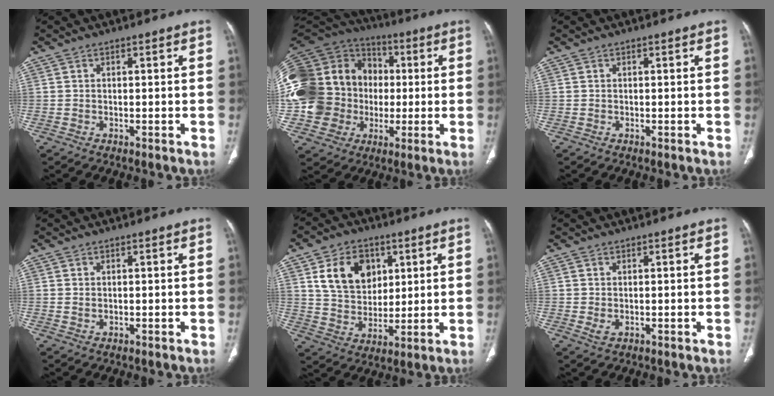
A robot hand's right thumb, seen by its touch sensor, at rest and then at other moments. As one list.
[{"total": 29.2, "force": [-0.2, 24.1, 16.5], "torque": [-0.360, 0.050, 0.006]}, {"total": 0.0}, {"total": 1.0, "force": [0.3, 0.7, 0.6], "torque": [-0.012, -0.001, 0.009]}, {"total": 13.1, "force": [4.9, 9.9, 7.2], "torque": [-0.078, -0.016, 0.094]}, {"total": 1.5, "force": [0.0, 0.9, 1.1], "torque": [-0.027, -0.004, 0.005]}]